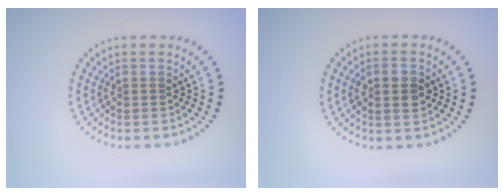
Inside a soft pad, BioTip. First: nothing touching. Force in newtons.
{"total": 2.5, "press": 2.5, "slide": 0.3}